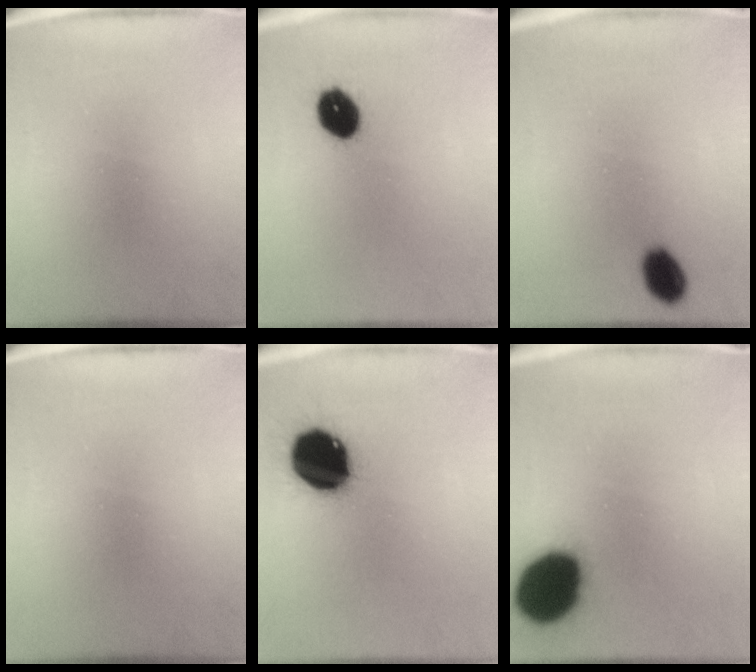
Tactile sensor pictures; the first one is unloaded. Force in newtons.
{"total": 7.6}
{"total": 5.1}
{"total": 0.0}
{"total": 19.8}
{"total": 19.6}